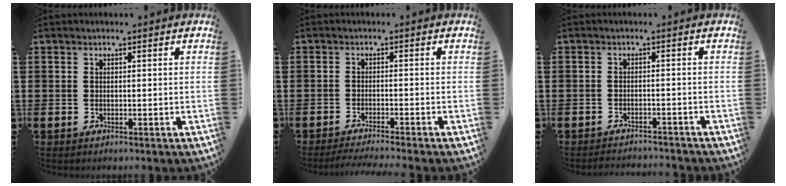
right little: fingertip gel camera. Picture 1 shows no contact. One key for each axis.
{"total": 1.4, "fx": -1.2, "fy": -0.1, "fz": 0.7, "tx": -0.009, "ty": 0.001, "tz": -0.023}
{"total": 1.6, "fx": -1.6, "fy": -0.1, "fz": -0.1, "tx": -0.003, "ty": 0.004, "tz": -0.033}